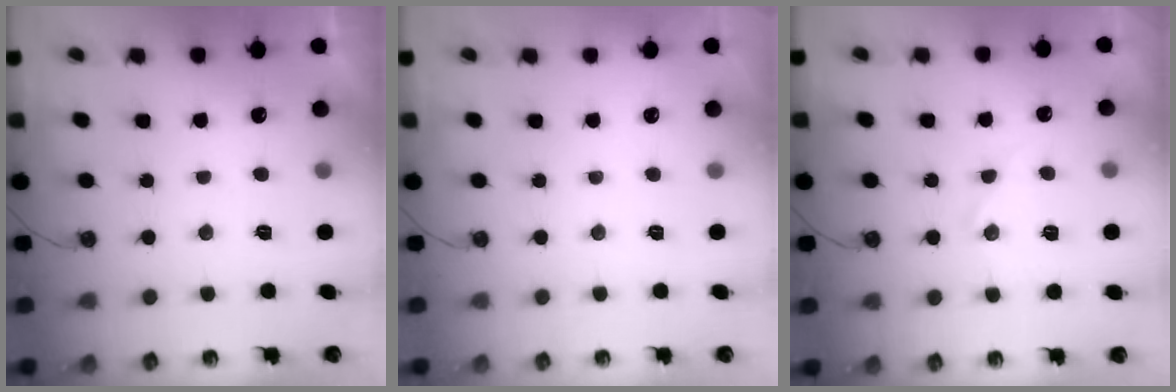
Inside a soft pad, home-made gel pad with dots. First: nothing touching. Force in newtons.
{"total": 0.0}
{"total": 9.3, "press": 9.3, "slide": 0.7}